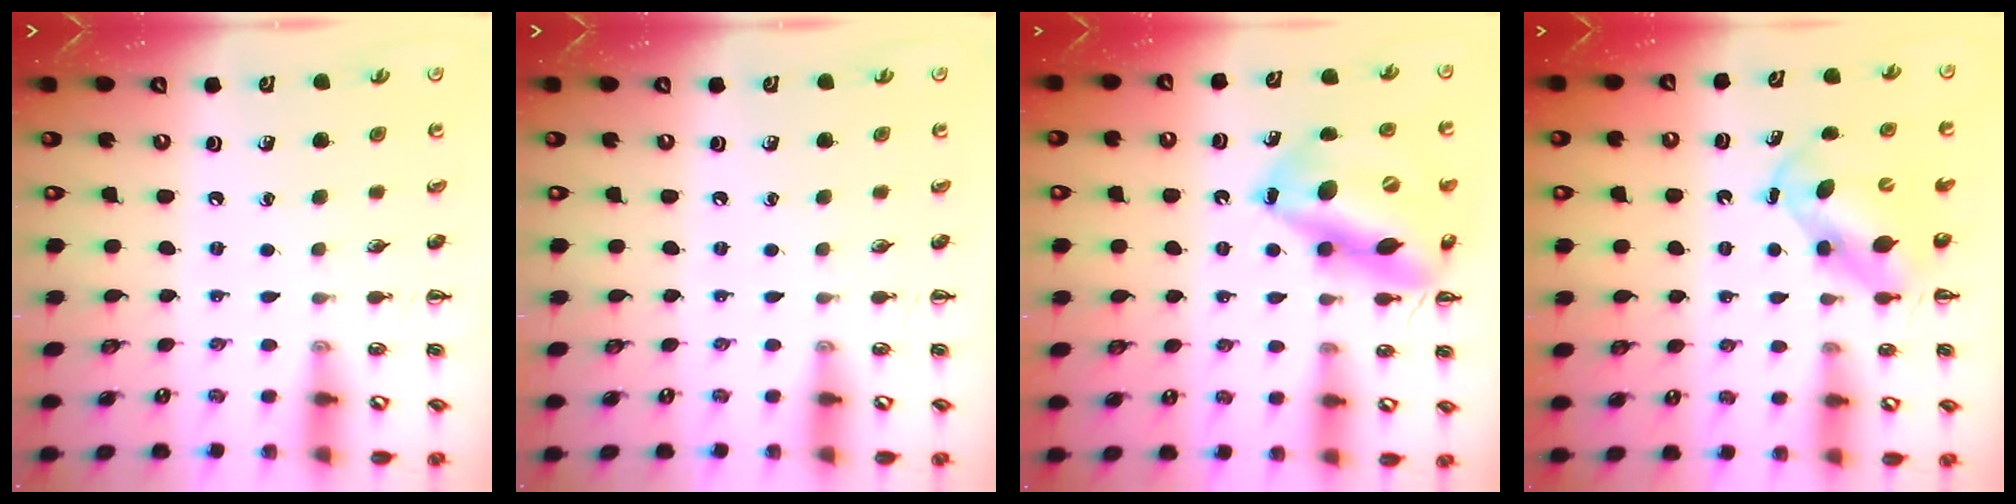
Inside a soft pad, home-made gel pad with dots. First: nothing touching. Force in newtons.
{"total": 0.0}
{"total": 17.5, "press": 16.9, "slide": 4.7}
{"total": 6.3, "press": 6.2, "slide": 1.1}